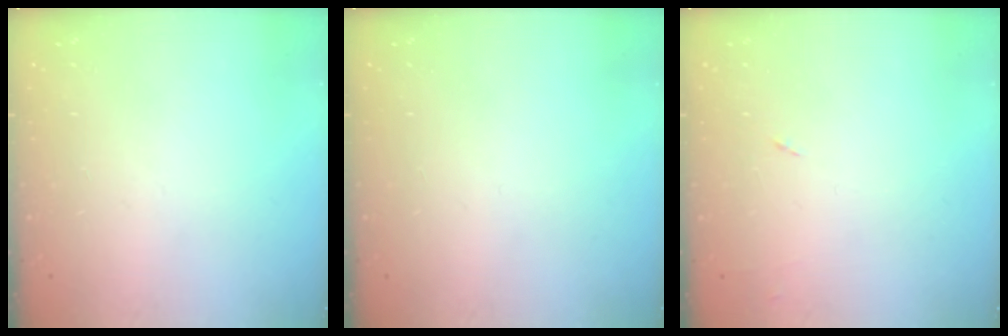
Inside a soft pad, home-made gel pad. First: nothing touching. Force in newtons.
{"total": 0.0}
{"total": 4.6, "press": 4.6, "slide": 0.6}